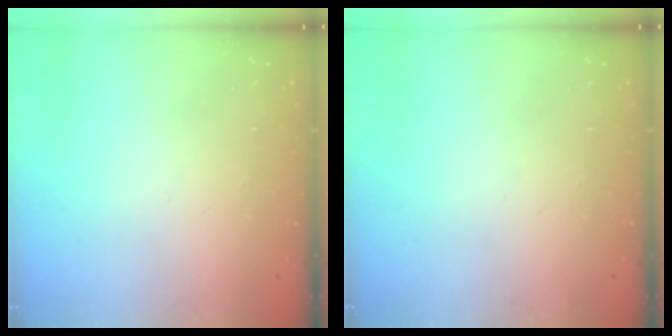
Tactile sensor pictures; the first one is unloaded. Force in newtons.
{"total": 0.0}